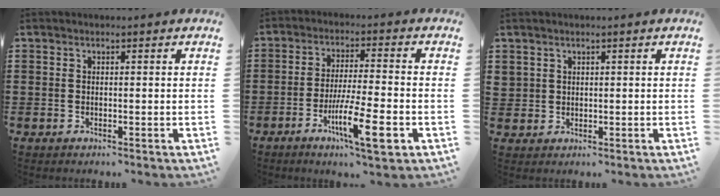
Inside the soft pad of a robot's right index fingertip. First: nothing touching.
{"total": 10.6, "force": [-4.6, 1.7, 9.4], "torque": [-0.176, -0.007, -0.083]}
{"total": 1.5, "force": [1.1, 1.1, 0.1], "torque": [-0.006, 0.005, 0.022]}